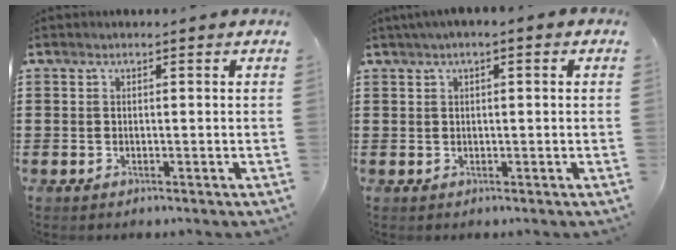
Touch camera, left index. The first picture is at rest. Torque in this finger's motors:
{"motor_torque": [2.14, 0.00, 0.80, 0.21]}